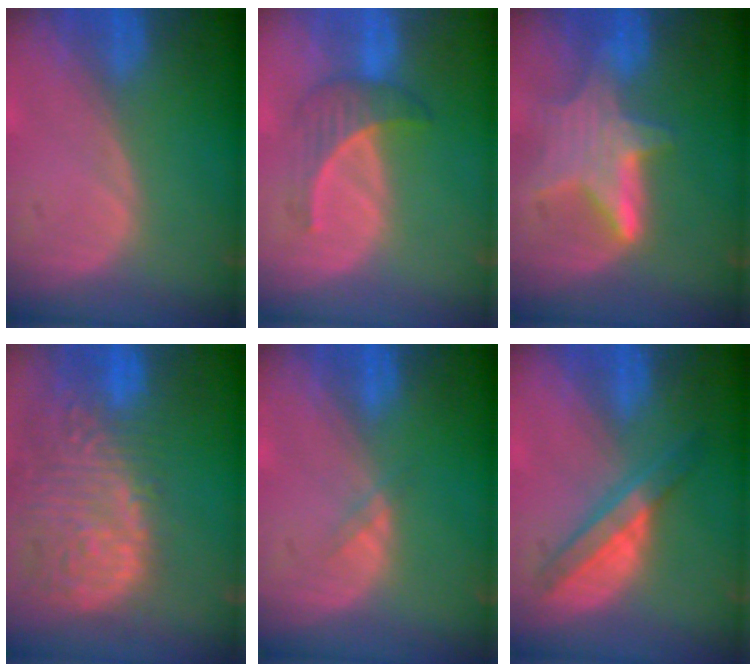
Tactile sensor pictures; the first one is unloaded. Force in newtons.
{"total": 4.1, "press": 4.0, "slide": 0.8}
{"total": 6.8, "press": 6.6, "slide": 1.7}
{"total": 14.9, "press": 12.3, "slide": 8.3}
{"total": 1.0, "press": 1.0, "slide": 0.2}
{"total": 5.4, "press": 5.3, "slide": 0.8}